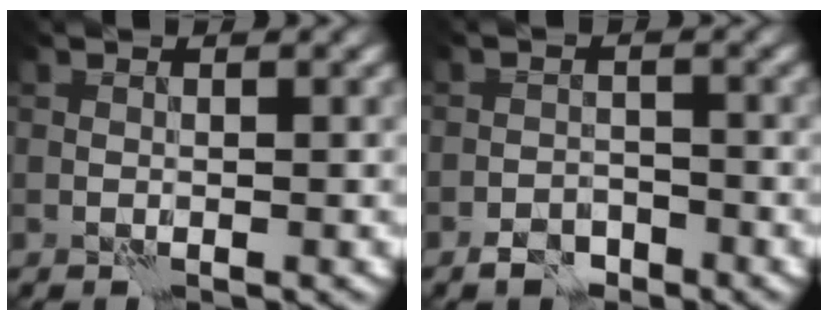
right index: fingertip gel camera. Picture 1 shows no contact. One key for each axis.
{"total": 2.3, "fx": -1.9, "fy": 1.0, "fz": 0.9, "tx": -0.012, "ty": 0.005, "tz": -0.039}